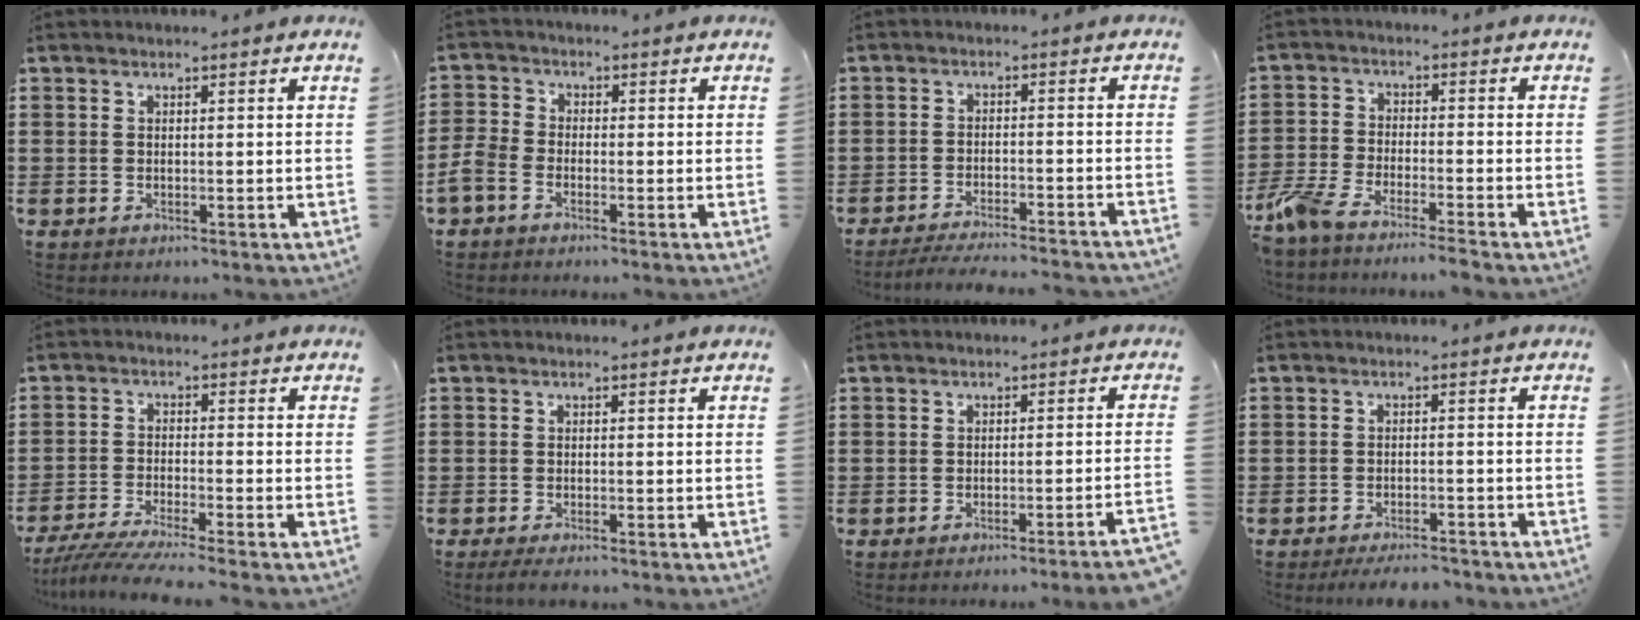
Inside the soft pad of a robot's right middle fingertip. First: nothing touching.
{"total": 2.8, "force": [-2.2, 1.3, 1.2], "torque": [-0.037, -0.002, -0.048]}
{"total": 3.9, "force": [-3.7, -0.2, 1.2], "torque": [-0.028, -0.008, -0.075]}
{"total": 5.5, "force": [-5.0, 0.1, 2.3], "torque": [-0.073, -0.017, -0.105]}
{"total": 4.7, "force": [-4.3, -0.4, 1.9], "torque": [-0.053, -0.024, -0.088]}
{"total": 1.3, "force": [-1.2, 0.0, 0.6], "torque": [-0.013, -0.004, -0.021]}
{"total": 2.4, "force": [-1.9, -0.8, 1.2], "torque": [-0.021, -0.003, -0.040]}
{"total": 3.0, "force": [-2.9, 0.1, 0.5], "torque": [-0.012, -0.001, -0.058]}